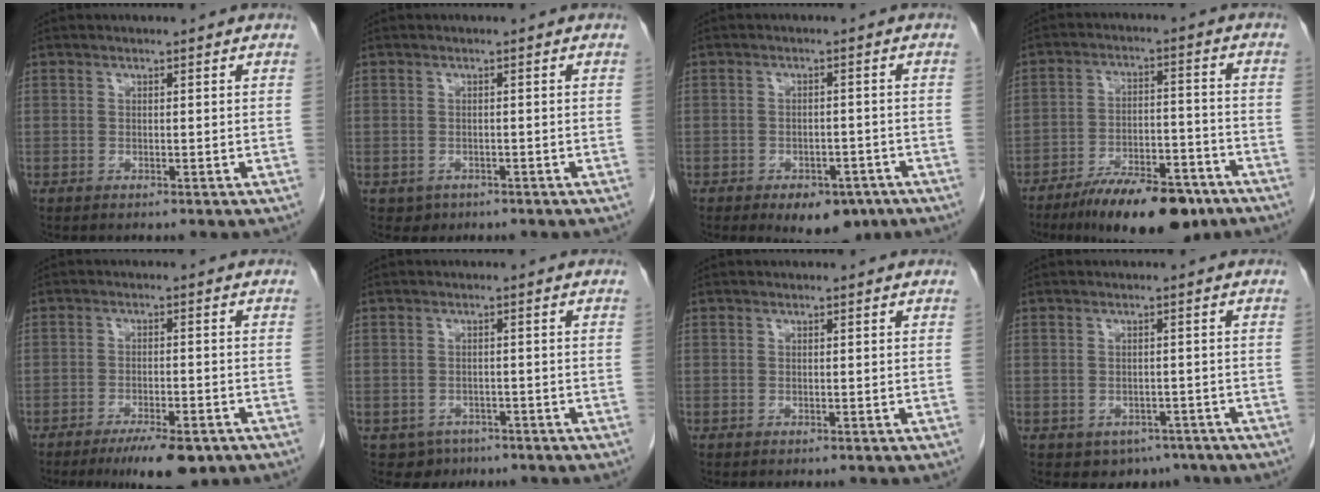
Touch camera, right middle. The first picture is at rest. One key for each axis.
{"total": 3.2, "fx": -1.8, "fy": 2.6, "fz": 0.6, "tx": -0.010, "ty": 0.006, "tz": -0.018}
{"total": 7.5, "fx": -4.9, "fy": 3.8, "fz": 4.1, "tx": -0.046, "ty": 0.003, "tz": -0.065}
{"total": 14.5, "fx": -10.6, "fy": 4.4, "fz": 8.8, "tx": -0.128, "ty": 0.004, "tz": -0.171}
{"total": 7.8, "fx": -5.4, "fy": 2.1, "fz": 5.3, "tx": -0.079, "ty": -0.009, "tz": -0.081}
{"total": 3.3, "fx": -2.1, "fy": 2.5, "fz": 0.2, "tx": -0.005, "ty": 0.009, "tz": -0.026}
{"total": 0.0}
{"total": 4.1, "fx": -2.7, "fy": 2.9, "fz": 1.0, "tx": -0.004, "ty": 0.006, "tz": -0.031}